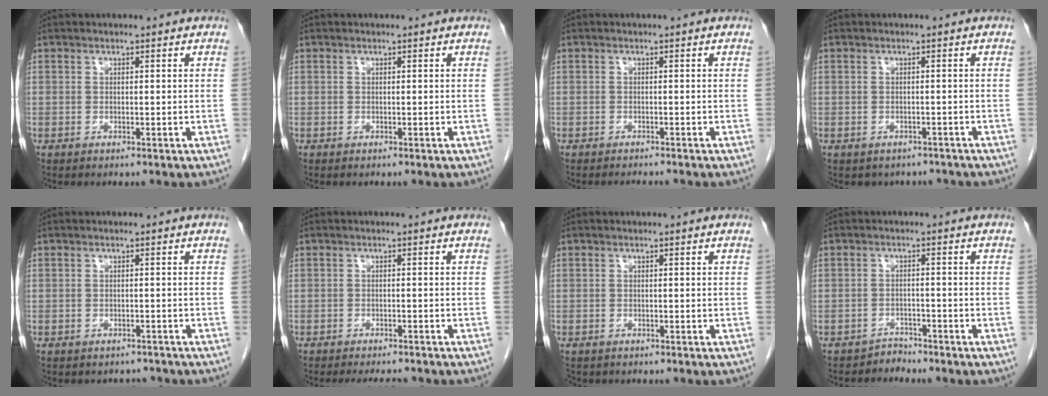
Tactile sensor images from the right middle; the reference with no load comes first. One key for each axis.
{"total": 0.0}
{"total": 2.5, "fx": -2.4, "fy": -0.3, "fz": 0.7, "tx": -0.005, "ty": -0.004, "tz": -0.032}
{"total": 4.2, "fx": -3.6, "fy": 2.2, "fz": 0.3, "tx": 0.003, "ty": 0.010, "tz": -0.041}
{"total": 3.0, "fx": -2.6, "fy": 1.3, "fz": 0.0, "tx": 0.000, "ty": 0.002, "tz": -0.036}
{"total": 5.4, "fx": -4.9, "fy": 1.1, "fz": 2.0, "tx": -0.024, "ty": -0.009, "tz": -0.068}
{"total": 0.9, "fx": -0.7, "fy": 0.5, "fz": 0.1, "tx": -0.011, "ty": 0.002, "tz": -0.013}
{"total": 1.2, "fx": -0.8, "fy": 0.5, "fz": -0.8, "tx": 0.017, "ty": -0.003, "tz": -0.012}